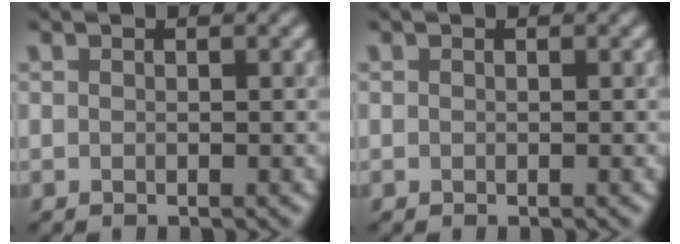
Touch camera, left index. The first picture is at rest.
{"total": 0.0}